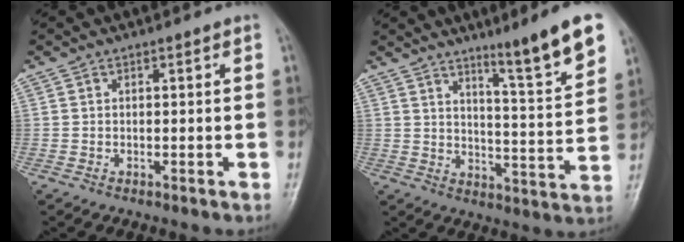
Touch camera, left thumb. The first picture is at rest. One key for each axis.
{"total": 13.0, "fx": 8.6, "fy": 0.7, "fz": 9.7, "tx": -0.130, "ty": -0.056, "tz": 0.130}